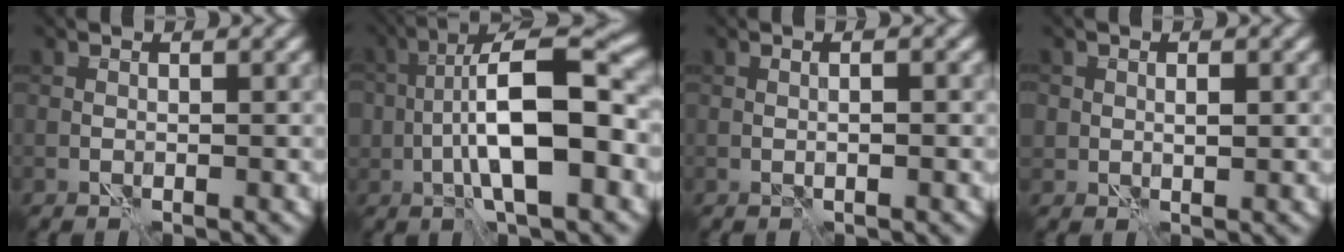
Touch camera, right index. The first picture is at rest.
{"total": 9.4, "force": [-1.7, 3.0, 8.7], "torque": [-0.148, 0.019, -0.032]}
{"total": 0.7, "force": [-0.1, -0.1, 0.7], "torque": [-0.012, -0.004, -0.001]}
{"total": 1.2, "force": [0.2, 0.9, 0.8], "torque": [-0.013, -0.006, 0.004]}